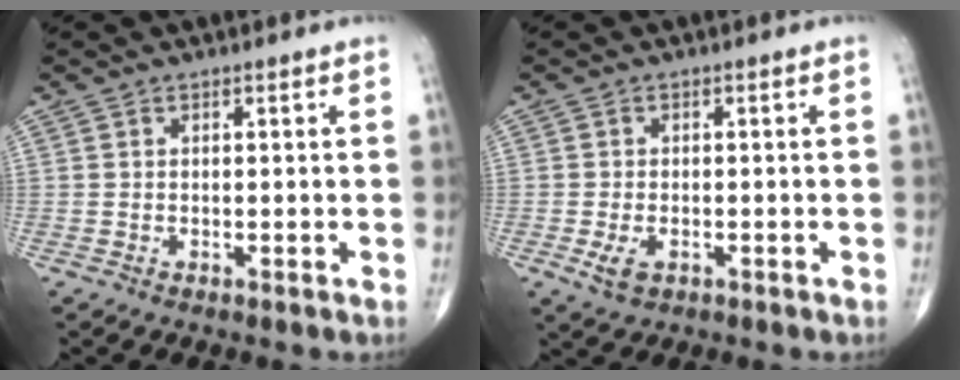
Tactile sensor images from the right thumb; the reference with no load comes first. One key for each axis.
{"total": 3.4, "fx": -1.2, "fy": 2.0, "fz": 2.4, "tx": -0.050, "ty": 0.000, "tz": -0.019}